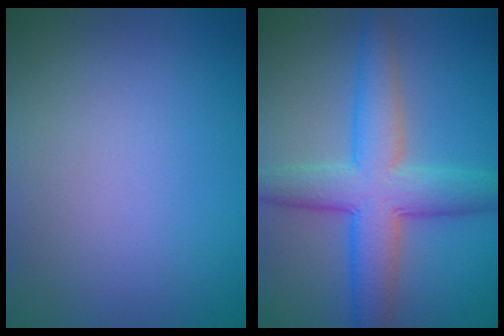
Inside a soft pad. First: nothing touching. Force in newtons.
{"total": 7.3, "press": 7.3, "slide": 0.2}